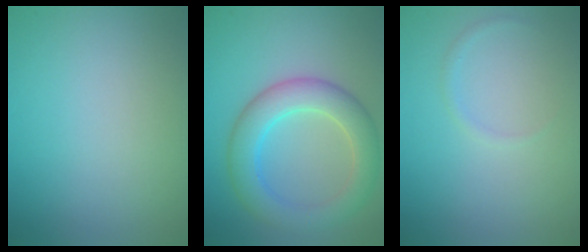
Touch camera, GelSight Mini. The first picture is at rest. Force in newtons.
{"total": 5.4, "press": 5.4, "slide": 0.2}
{"total": 0.7, "press": 0.7, "slide": 0.1}